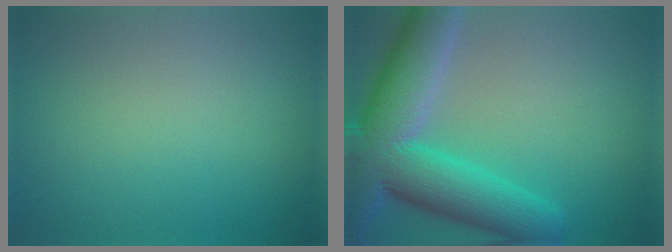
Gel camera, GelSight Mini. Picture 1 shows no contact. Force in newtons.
{"total": 11.6, "press": 11.6, "slide": 0.6}